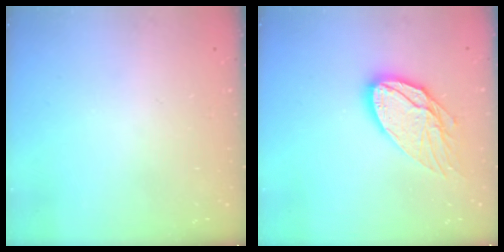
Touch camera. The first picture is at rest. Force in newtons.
{"total": 15.3, "press": 15.2, "slide": 1.3}